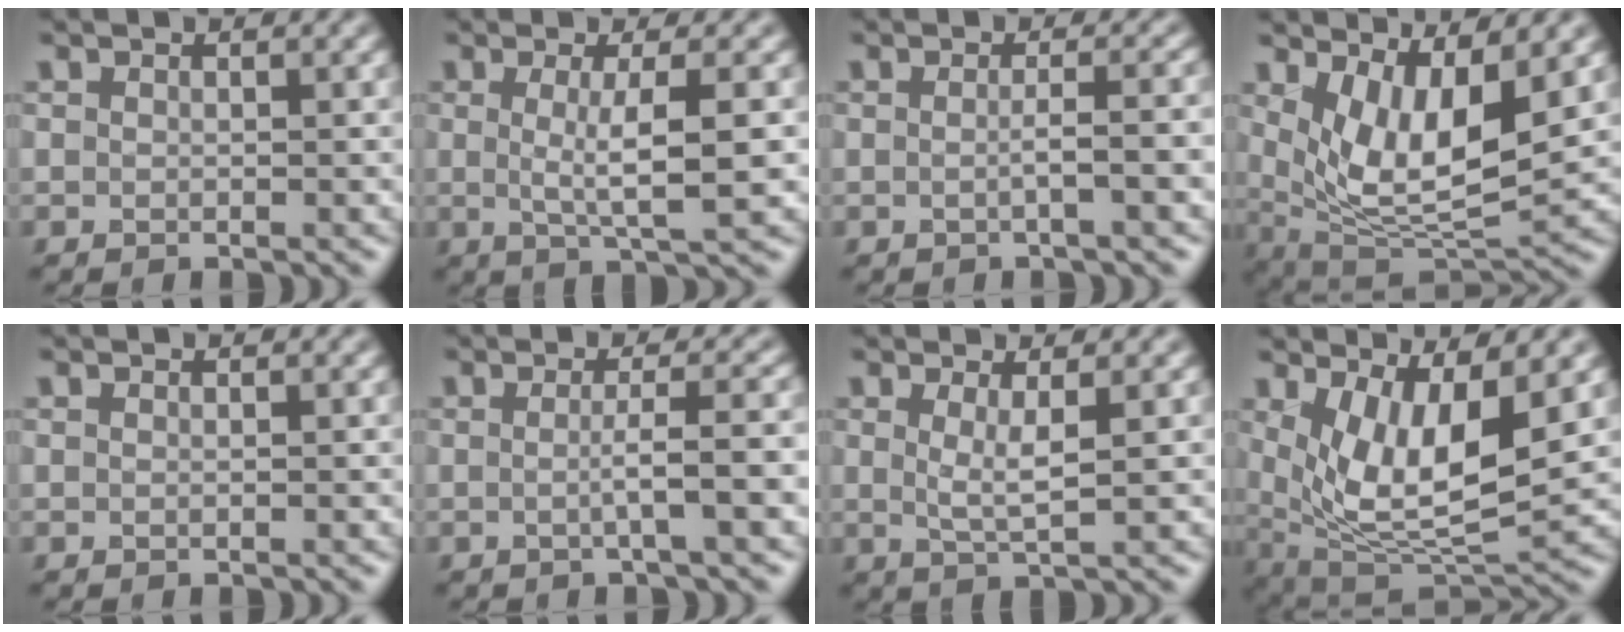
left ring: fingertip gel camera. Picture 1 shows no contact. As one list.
[{"total": 4.6, "force": [0.1, 0.9, 4.5], "torque": [-0.073, -0.003, 0.002]}, {"total": 2.7, "force": [-0.2, 0.7, 2.6], "torque": [-0.033, 0.005, -0.011]}, {"total": 7.9, "force": [2.2, 3.1, 6.9], "torque": [-0.136, -0.020, 0.047]}, {"total": 0.0}, {"total": 3.7, "force": [-0.3, 0.6, 3.6], "torque": [-0.050, 0.001, -0.013]}, {"total": 2.3, "force": [0.6, 0.4, 2.2], "torque": [-0.041, -0.008, 0.012]}, {"total": 8.6, "force": [1.8, 3.4, 7.7], "torque": [-0.152, -0.019, 0.039]}]